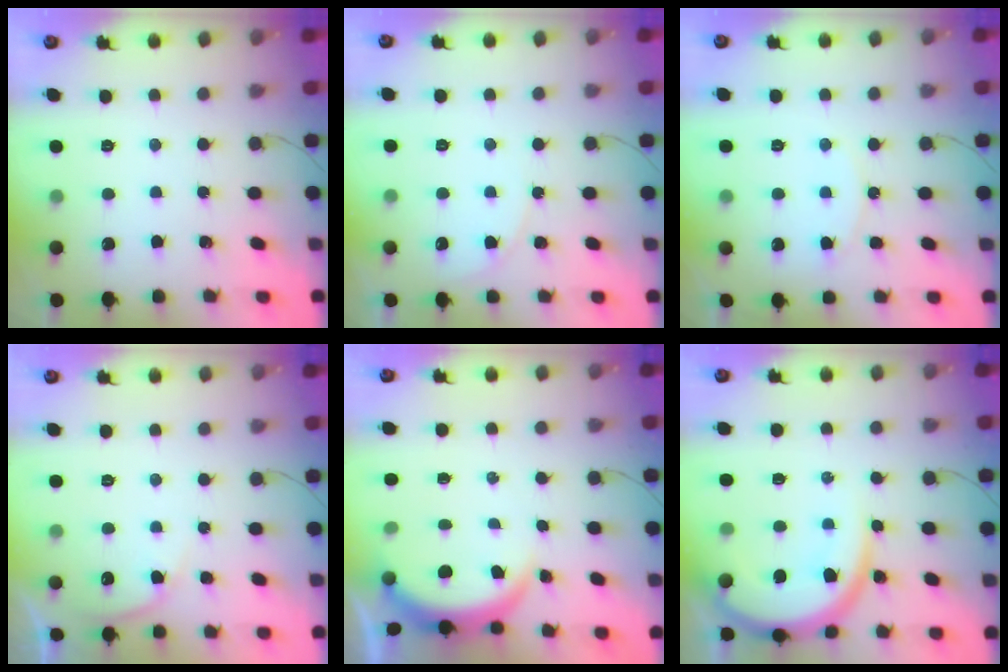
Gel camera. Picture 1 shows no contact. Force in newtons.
{"total": 4.2, "press": 4.2, "slide": 0.5}
{"total": 8.1, "press": 8.1, "slide": 0.6}
{"total": 3.6, "press": 3.5, "slide": 0.5}
{"total": 3.8, "press": 3.8, "slide": 0.2}
{"total": 13.0, "press": 12.9, "slide": 1.7}